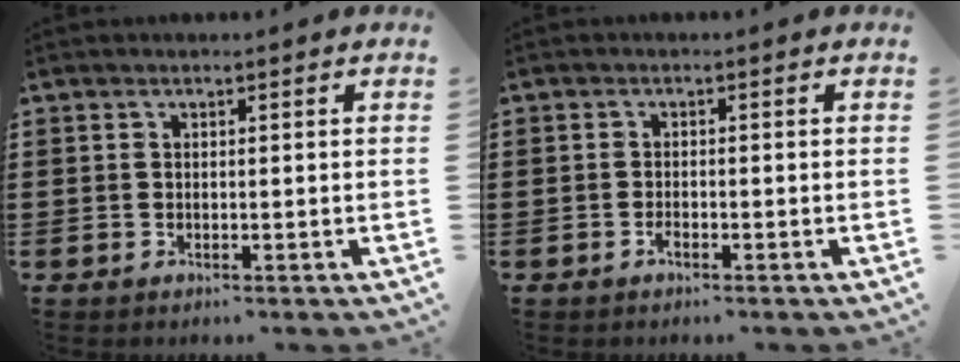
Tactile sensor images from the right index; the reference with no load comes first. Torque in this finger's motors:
{"motor_torque": [1.13, 1.02, 0.11, 0.01]}